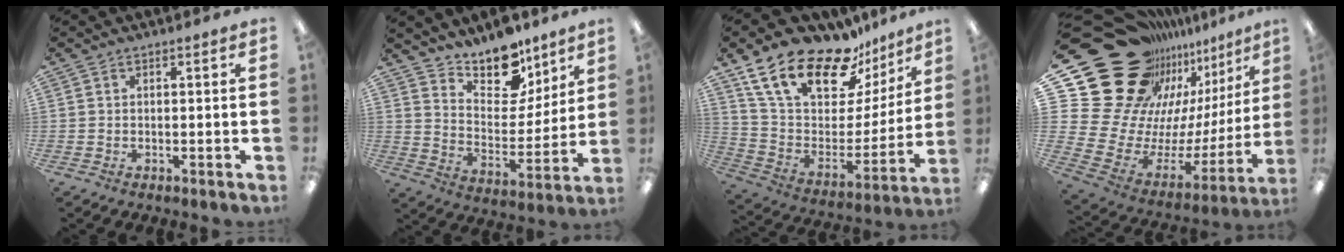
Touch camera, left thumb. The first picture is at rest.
{"total": 13.6, "force": [11.4, 6.1, 4.2], "torque": [-0.069, -0.093, 0.209]}
{"total": 22.4, "force": [16.6, 9.9, 11.2], "torque": [-0.195, -0.111, 0.294]}
{"total": 29.0, "force": [17.2, 18.6, 14.1], "torque": [-0.231, -0.164, 0.374]}